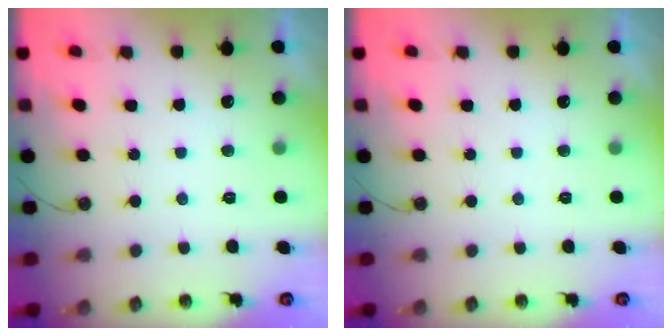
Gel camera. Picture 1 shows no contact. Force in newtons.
{"total": 0.0}